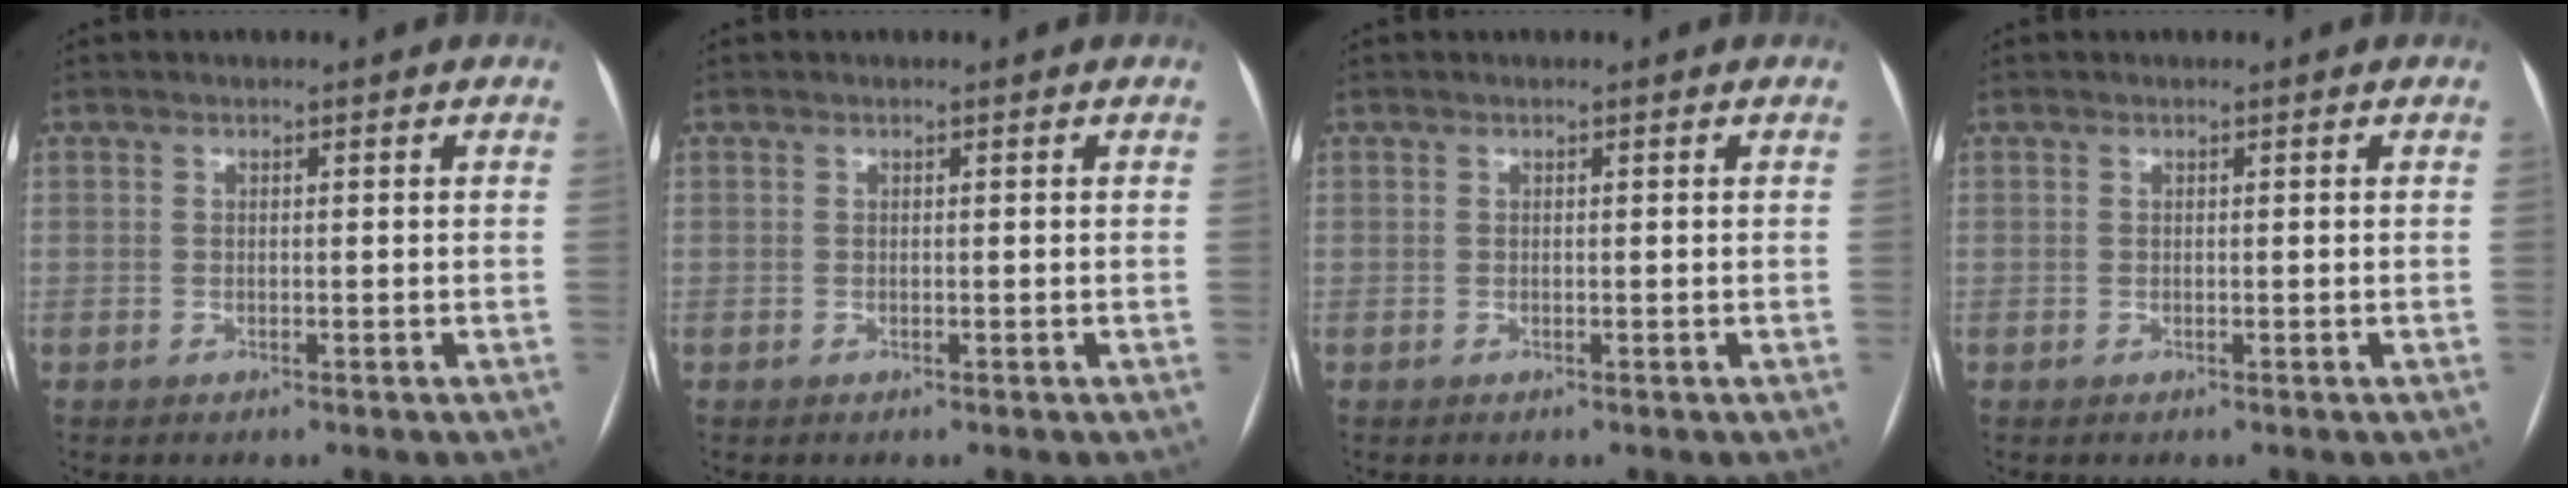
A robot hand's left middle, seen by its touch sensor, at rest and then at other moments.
{"total": 0.0}
{"total": 0.0}
{"total": 0.0}